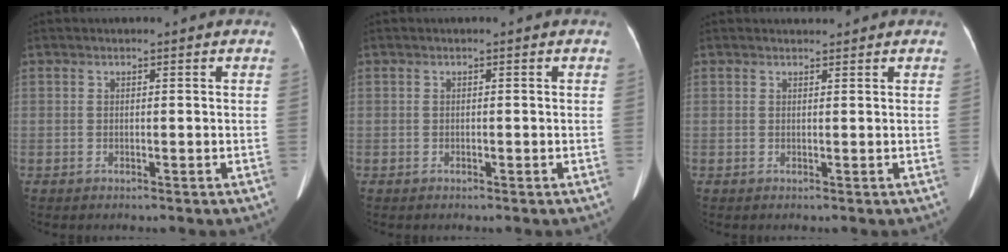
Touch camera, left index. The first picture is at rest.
{"total": 0.0}
{"total": 1.1, "force": [1.1, 0.1, 0.0], "torque": [-0.010, 0.006, 0.020]}